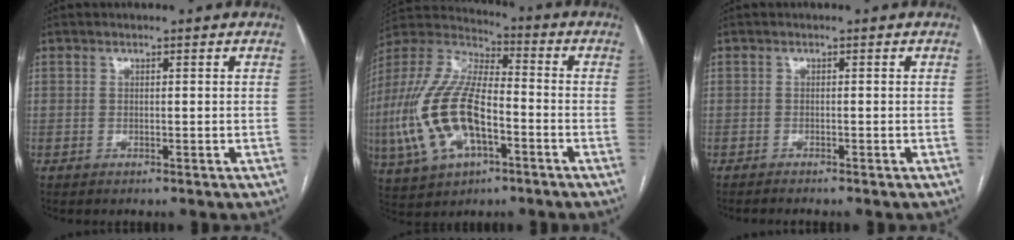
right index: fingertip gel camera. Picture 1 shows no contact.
{"total": 18.3, "force": [-4.9, 7.9, 15.7], "torque": [-0.353, 0.005, -0.087]}
{"total": 1.9, "force": [-1.8, -0.1, 0.7], "torque": [-0.009, -0.001, -0.024]}